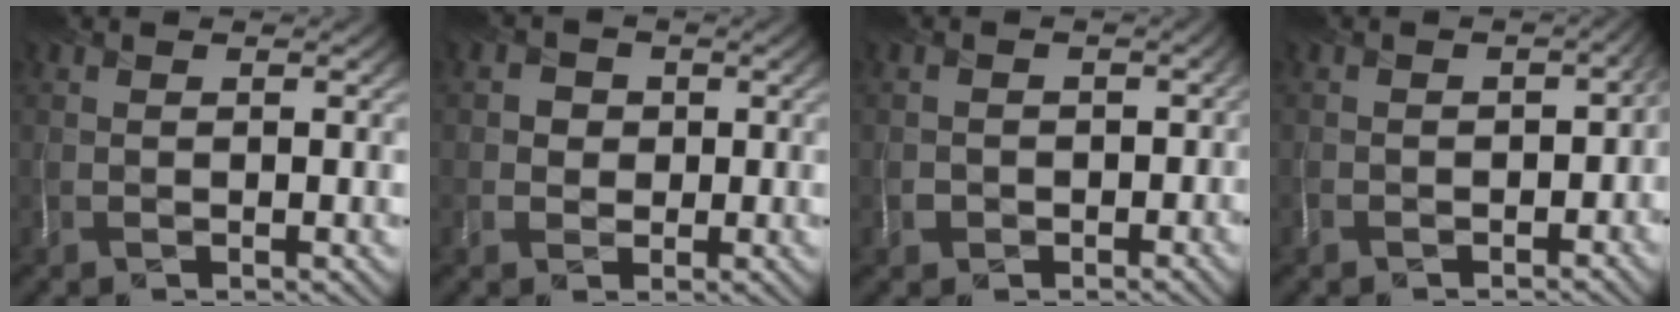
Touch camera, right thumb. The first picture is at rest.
{"total": 2.1, "force": [0.1, 2.1, -0.3], "torque": [0.010, -0.005, 0.004]}
{"total": 2.2, "force": [-1.1, 1.9, -0.3], "torque": [0.009, -0.011, -0.017]}
{"total": 2.3, "force": [-1.5, 1.5, 1.0], "torque": [-0.012, -0.015, -0.020]}